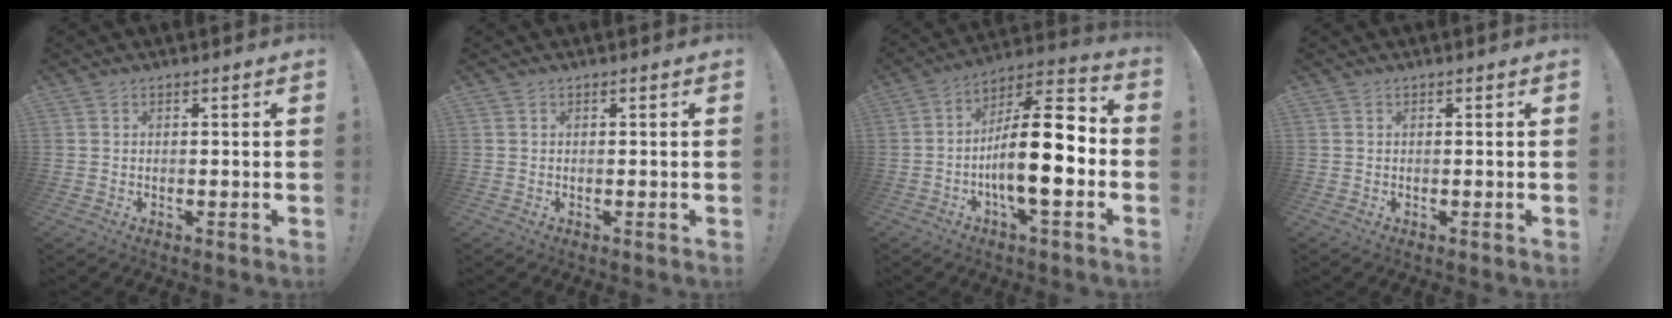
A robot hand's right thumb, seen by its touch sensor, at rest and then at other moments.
{"total": 0.0}
{"total": 19.6, "force": [-3.8, 6.4, 18.1], "torque": [-0.310, 0.019, -0.059]}
{"total": 0.0}